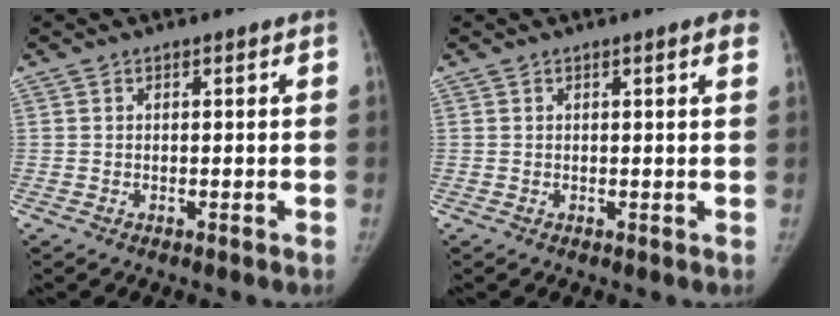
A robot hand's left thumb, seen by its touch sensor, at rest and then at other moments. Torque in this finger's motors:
{"motor_torque": [-0.10, 0.01, 0.11, 0.49, -0.03]}